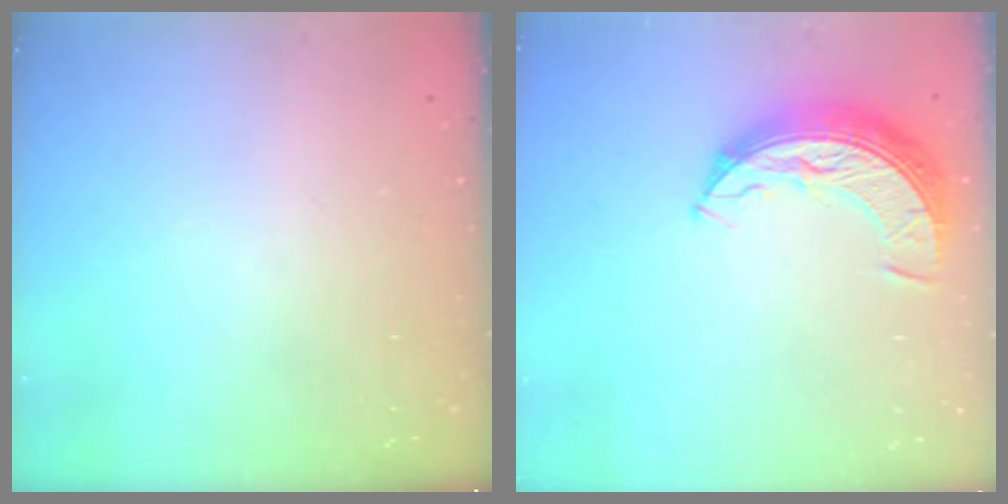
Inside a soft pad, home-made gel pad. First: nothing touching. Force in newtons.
{"total": 10.5, "press": 10.5, "slide": 0.5}